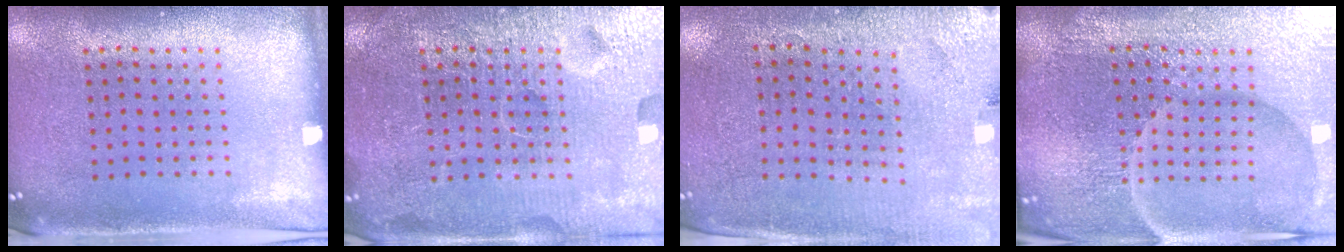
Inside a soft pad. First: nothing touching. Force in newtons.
{"total": 7.0, "press": 7.0, "slide": 0.9}
{"total": 2.8, "press": 2.7, "slide": 0.5}
{"total": 7.3, "press": 6.4, "slide": 3.5}